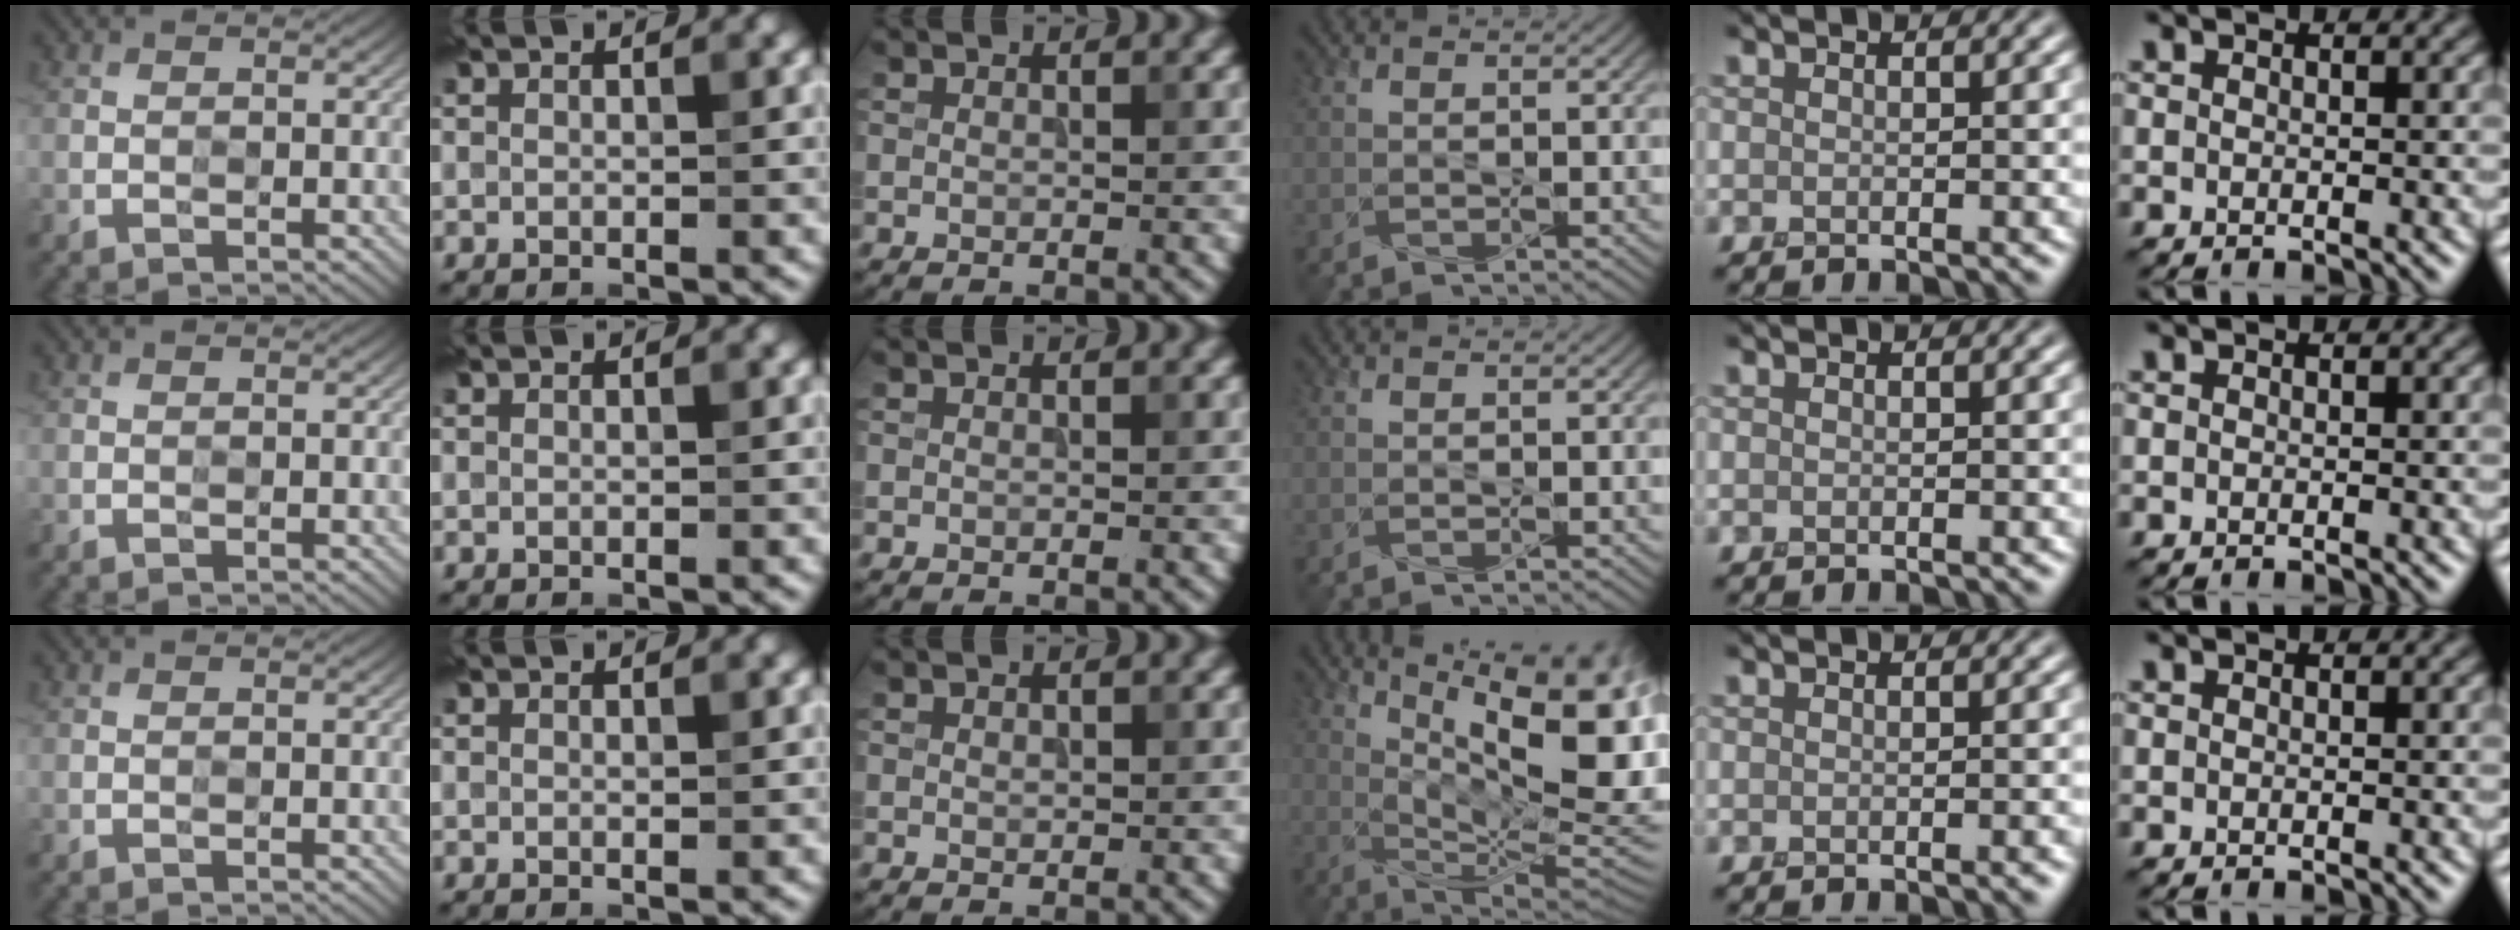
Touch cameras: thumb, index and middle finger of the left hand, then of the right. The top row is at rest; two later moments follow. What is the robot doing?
{"motion": "press", "object": "syringe"}